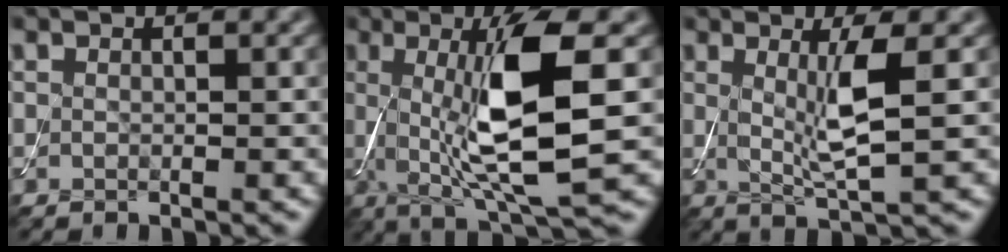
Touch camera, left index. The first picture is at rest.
{"total": 10.2, "force": [0.3, 2.1, 9.9], "torque": [-0.163, -0.005, 0.015]}
{"total": 4.4, "force": [0.7, 0.7, 4.3], "torque": [-0.081, -0.012, 0.017]}